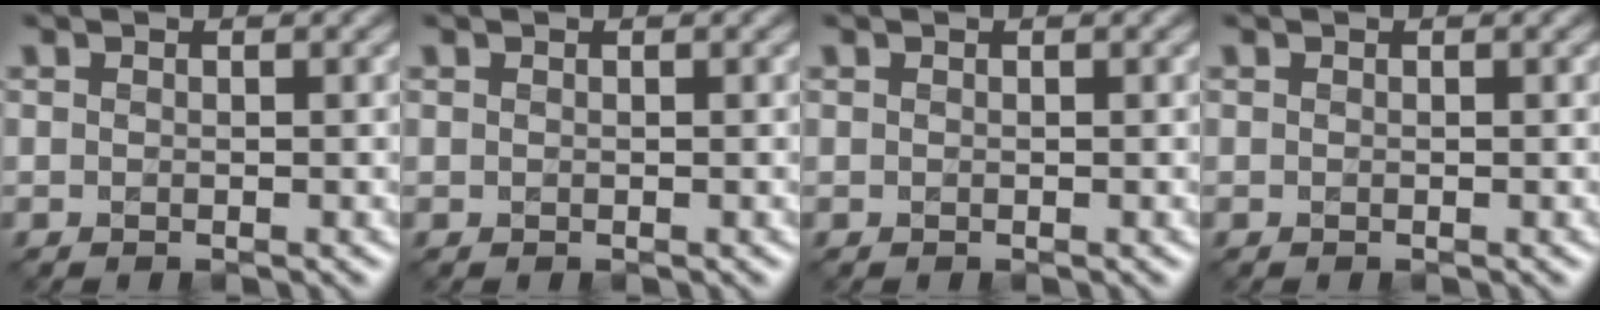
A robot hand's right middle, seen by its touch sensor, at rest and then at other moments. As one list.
[{"total": 0.0}, {"total": 0.0}, {"total": 0.0}]